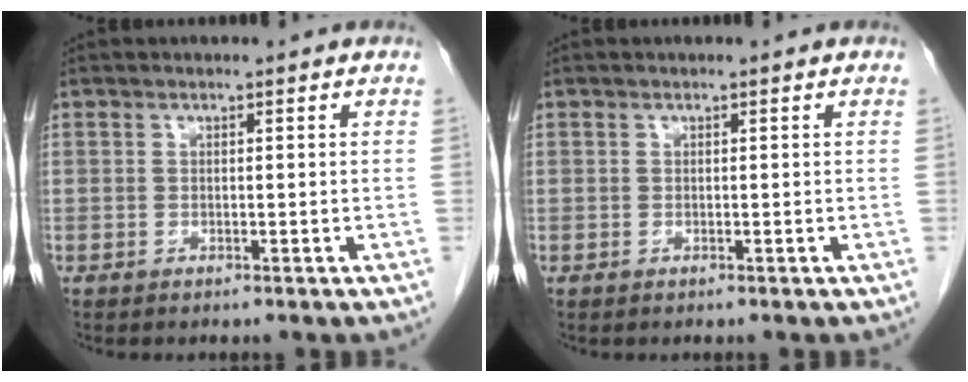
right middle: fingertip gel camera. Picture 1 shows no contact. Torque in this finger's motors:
{"motor_torque": [-0.02, 0.00, 0.00, 0.00]}